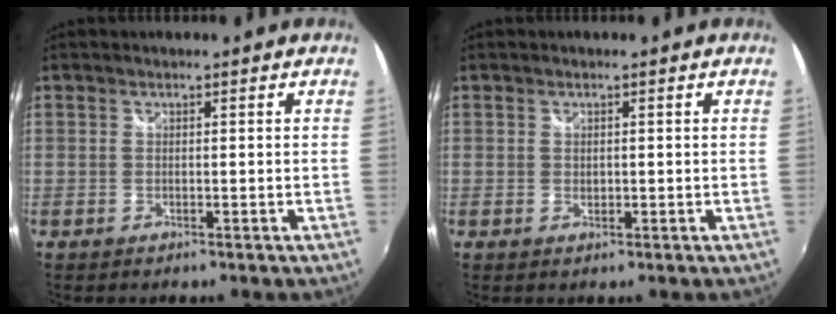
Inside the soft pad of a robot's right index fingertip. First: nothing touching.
{"total": 0.7, "force": [0.1, 0.6, 0.3], "torque": [-0.004, 0.000, 0.002]}